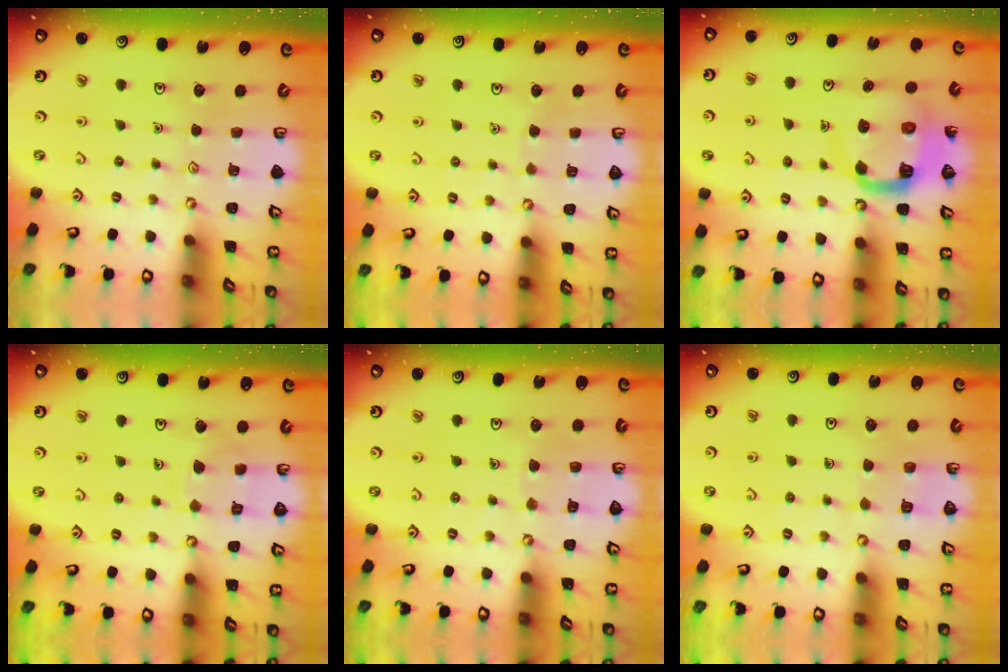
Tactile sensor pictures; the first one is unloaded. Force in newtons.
{"total": 1.4, "press": 1.4, "slide": 0.1}
{"total": 10.2, "press": 10.1, "slide": 1.4}
{"total": 7.7, "press": 7.7, "slide": 0.8}
{"total": 6.4, "press": 6.3, "slide": 0.6}
{"total": 2.8, "press": 2.8, "slide": 0.3}